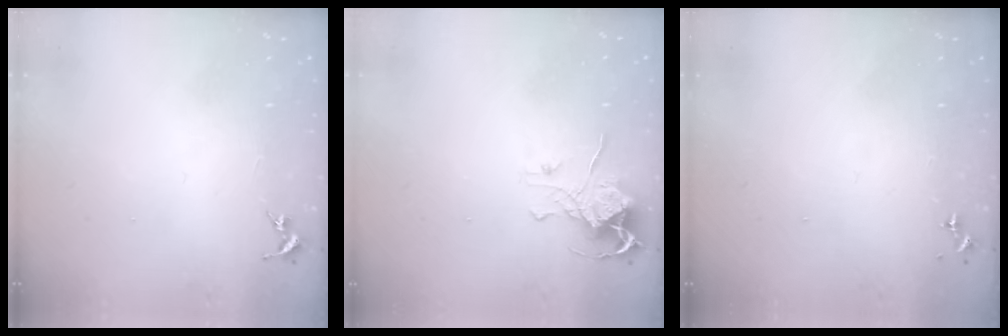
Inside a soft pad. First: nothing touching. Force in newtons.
{"total": 8.0, "press": 8.0, "slide": 0.6}
{"total": 0.0}